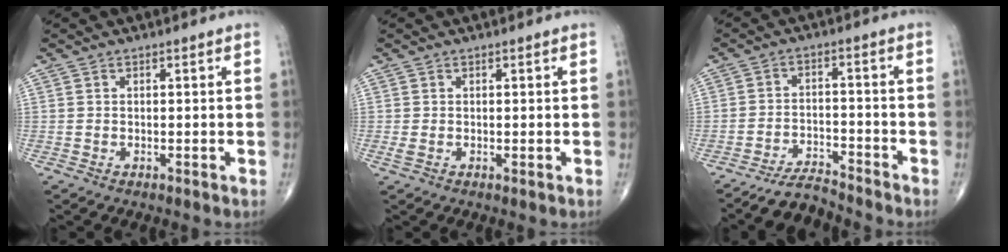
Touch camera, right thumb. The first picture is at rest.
{"total": 0.9, "force": [-0.1, 0.5, 0.7], "torque": [-0.023, -0.001, 0.000]}
{"total": 4.9, "force": [-4.9, 0.4, 0.1], "torque": [-0.006, 0.037, -0.086]}